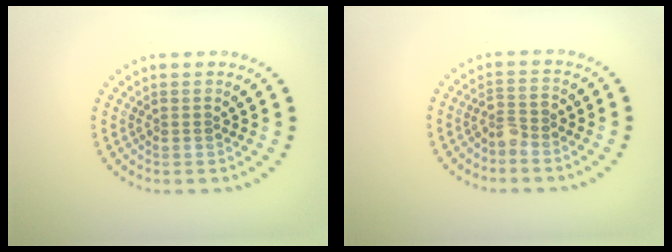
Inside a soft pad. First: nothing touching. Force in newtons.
{"total": 1.8, "press": 1.5, "slide": 1.1}